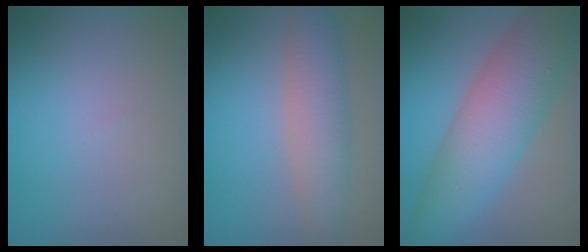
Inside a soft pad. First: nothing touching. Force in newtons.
{"total": 4.6, "press": 4.6, "slide": 0.1}
{"total": 8.6, "press": 8.6, "slide": 0.2}